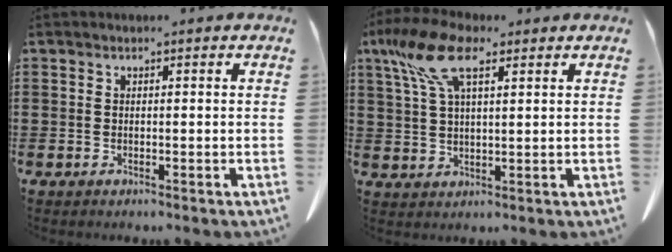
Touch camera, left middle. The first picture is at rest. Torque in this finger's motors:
{"motor_torque": [1.85, 0.29, 0.70, 0.21]}